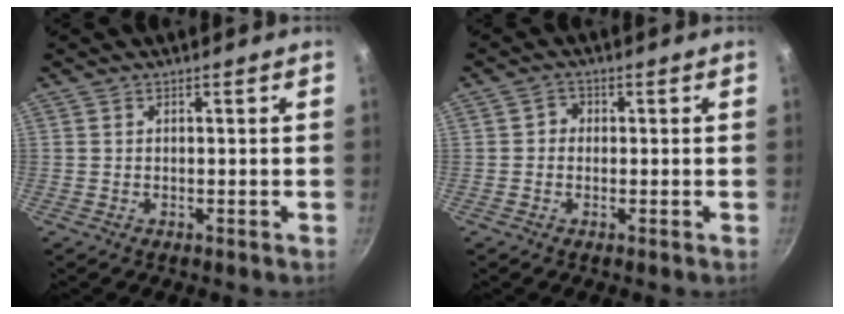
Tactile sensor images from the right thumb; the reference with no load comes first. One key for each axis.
{"total": 1.9, "fx": -0.1, "fy": 1.8, "fz": 0.7, "tx": -0.001, "ty": 0.005, "tz": -0.008}